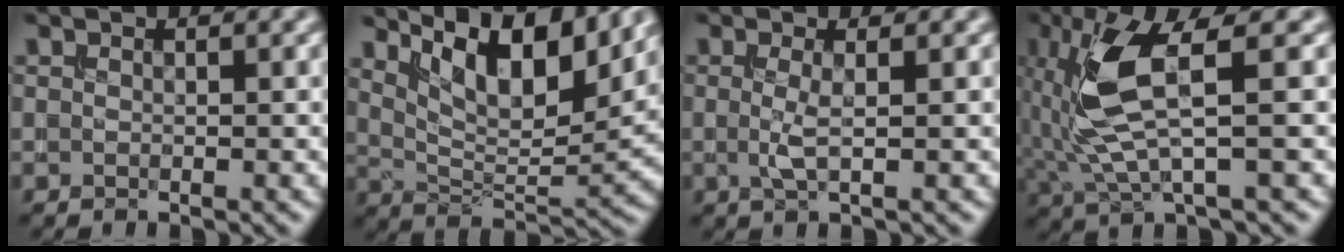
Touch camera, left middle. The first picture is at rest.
{"total": 9.7, "force": [5.6, 3.5, 7.1], "torque": [-0.119, -0.003, 0.097]}
{"total": 1.7, "force": [-0.1, 0.3, 1.7], "torque": [-0.035, -0.003, -0.004]}
{"total": 6.6, "force": [0.9, 1.6, 6.4], "torque": [-0.152, -0.003, 0.024]}